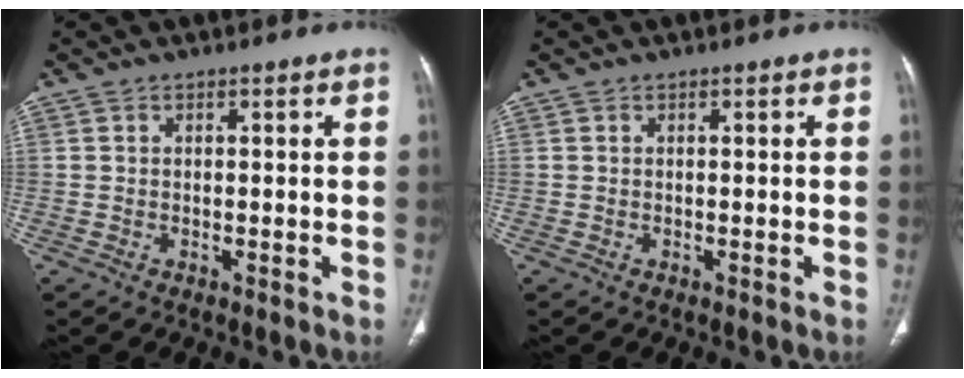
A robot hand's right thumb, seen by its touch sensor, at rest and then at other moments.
{"total": 0.0}